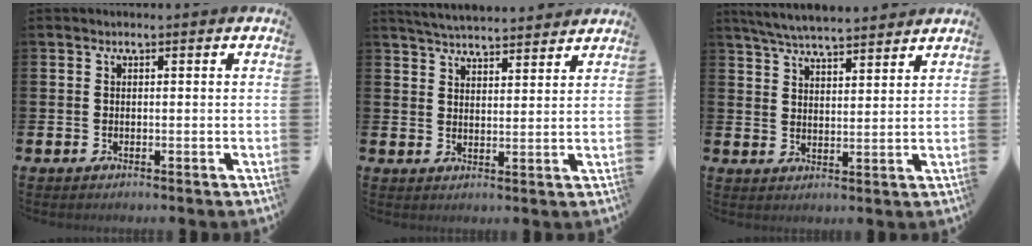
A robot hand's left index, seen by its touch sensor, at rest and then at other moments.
{"total": 4.7, "force": [4.7, 0.1, 0.2], "torque": [-0.022, -0.026, 0.085]}
{"total": 6.0, "force": [5.8, 0.3, 1.2], "torque": [-0.044, -0.027, 0.106]}